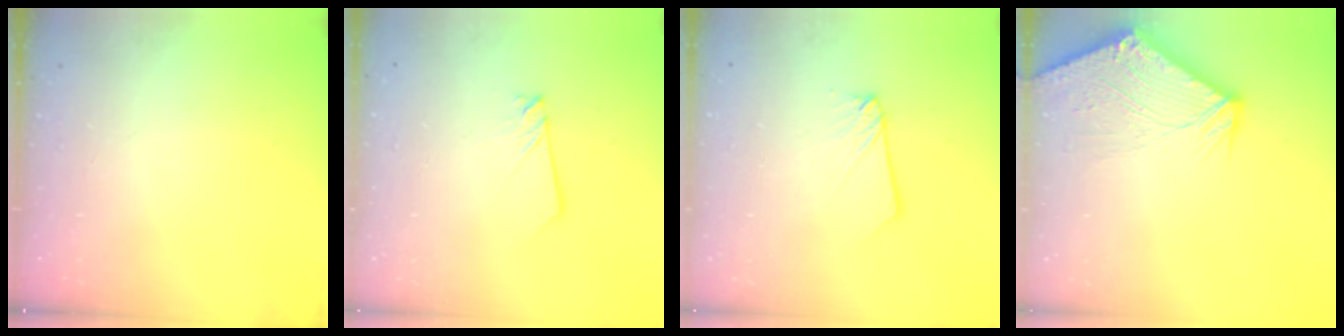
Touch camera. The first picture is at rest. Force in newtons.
{"total": 2.4, "press": 2.4, "slide": 0.2}
{"total": 2.5, "press": 2.5, "slide": 0.1}
{"total": 9.6, "press": 9.5, "slide": 1.2}